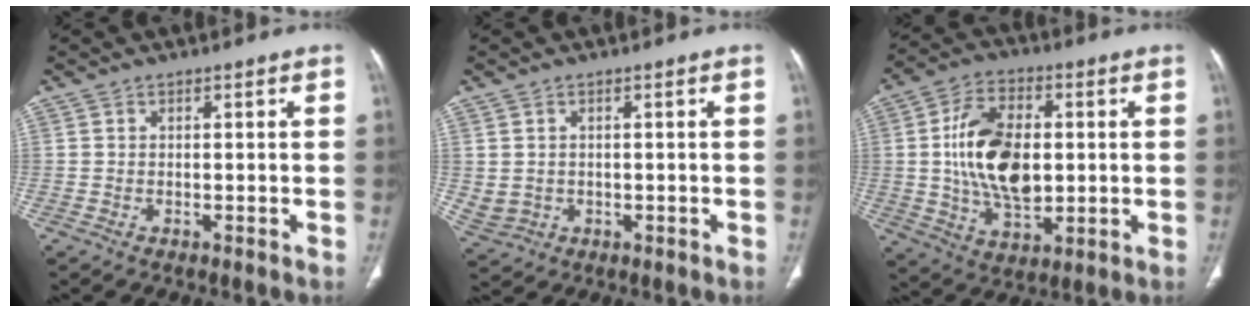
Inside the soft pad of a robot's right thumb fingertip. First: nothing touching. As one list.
[{"total": 3.6, "force": [0.1, 3.2, 1.8], "torque": [-0.037, 0.003, 0.019]}, {"total": 16.4, "force": [1.0, 9.8, 13.1], "torque": [-0.217, 0.001, 0.021]}]